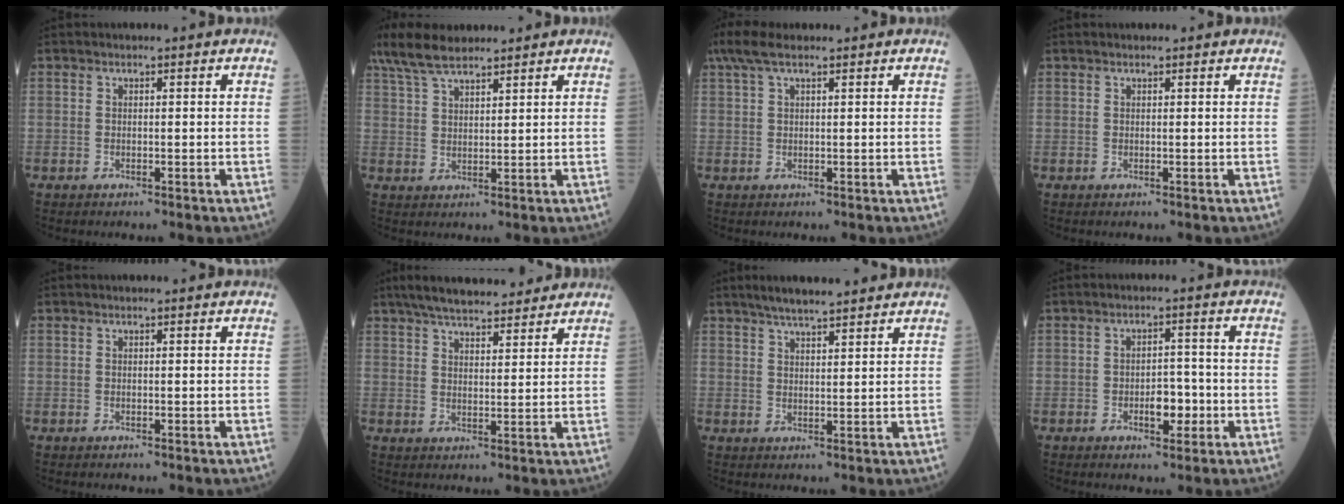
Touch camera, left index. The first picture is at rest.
{"total": 9.0, "force": [7.3, 2.2, 4.6], "torque": [-0.102, 0.024, 0.142]}
{"total": 4.5, "force": [3.1, 1.2, 3.0], "torque": [-0.073, 0.034, 0.065]}
{"total": 0.7, "force": [0.6, 0.3, 0.1], "torque": [-0.011, 0.014, 0.011]}
{"total": 0.0}
{"total": 12.9, "force": [11.1, 3.0, 6.0], "torque": [-0.092, 0.030, 0.166]}
{"total": 7.2, "force": [6.1, 0.9, 3.6], "torque": [-0.060, 0.024, 0.101]}
{"total": 4.4, "force": [-1.6, 2.1, 3.5], "torque": [-0.050, 0.006, -0.022]}